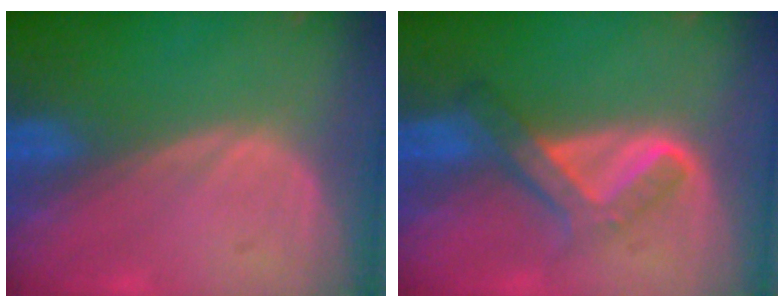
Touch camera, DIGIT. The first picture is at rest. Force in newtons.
{"total": 6.2, "press": 5.4, "slide": 3.1}